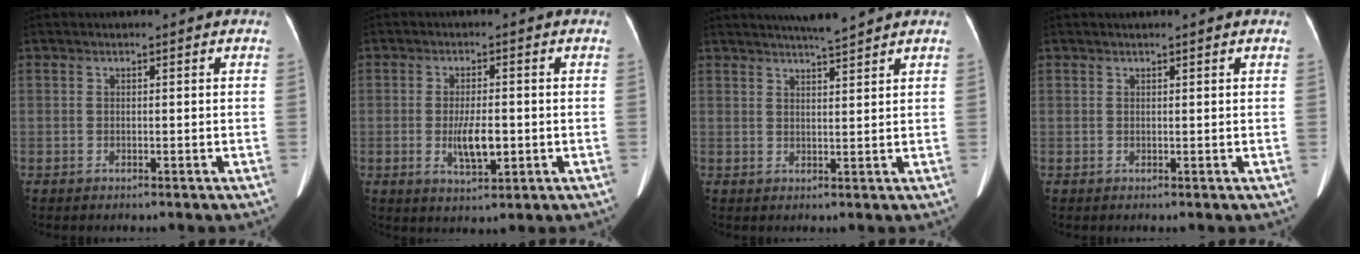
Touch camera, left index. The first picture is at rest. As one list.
[{"total": 5.3, "force": [-1.0, 1.6, 4.9], "torque": [-0.097, -0.008, -0.014]}, {"total": 5.1, "force": [4.6, -0.7, 2.1], "torque": [-0.035, 0.003, 0.071]}, {"total": 1.6, "force": [1.4, -0.1, 0.9], "torque": [-0.011, 0.022, 0.021]}]